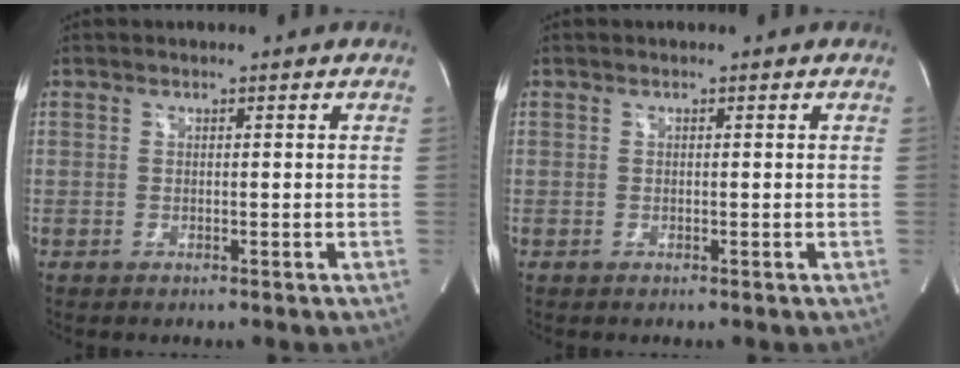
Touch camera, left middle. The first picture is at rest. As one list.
[{"total": 0.0}]